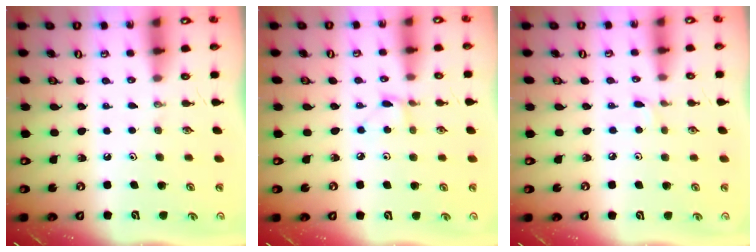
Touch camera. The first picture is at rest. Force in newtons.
{"total": 3.0, "press": 3.0, "slide": 0.4}
{"total": 2.2, "press": 2.2, "slide": 0.3}